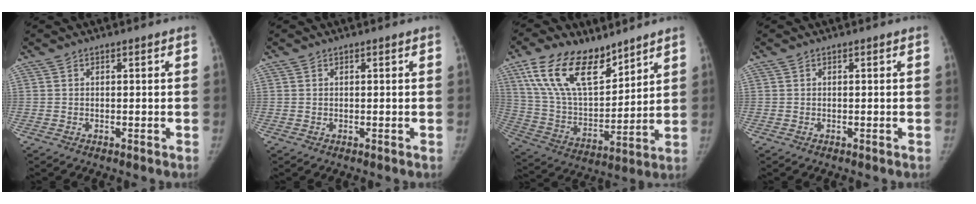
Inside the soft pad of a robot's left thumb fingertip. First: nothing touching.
{"total": 0.0}
{"total": 19.0, "force": [12.0, 9.2, 11.4], "torque": [-0.173, -0.055, 0.236]}
{"total": 0.0}